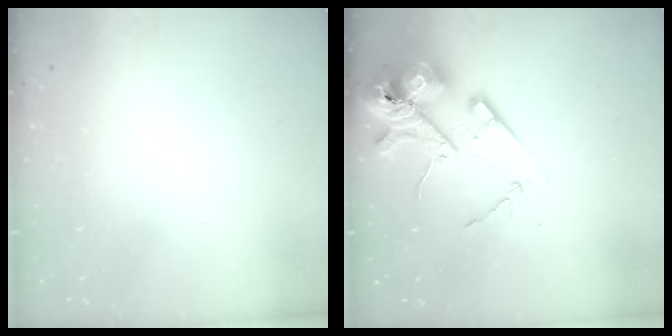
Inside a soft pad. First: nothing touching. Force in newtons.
{"total": 14.7, "press": 14.5, "slide": 2.0}